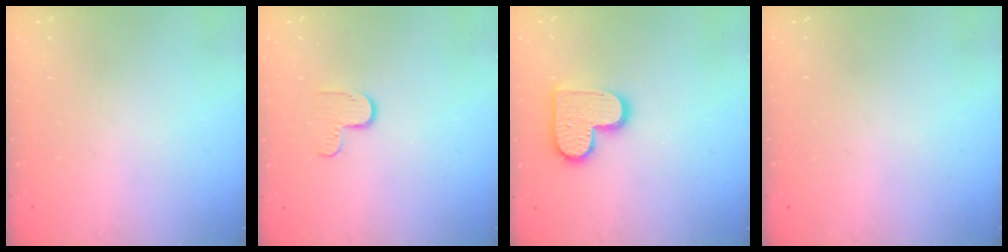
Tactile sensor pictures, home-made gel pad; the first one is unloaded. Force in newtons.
{"total": 5.2, "press": 5.2, "slide": 0.5}
{"total": 12.5, "press": 12.5, "slide": 0.7}
{"total": 0.0}